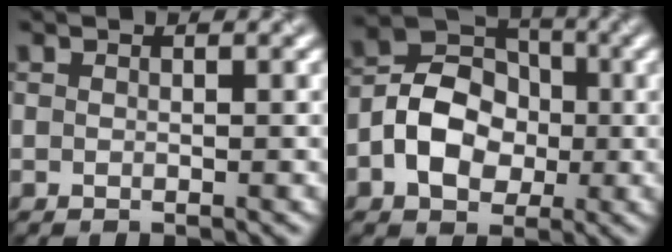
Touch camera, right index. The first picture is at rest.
{"total": 6.2, "force": [-1.6, 4.6, 3.8], "torque": [-0.065, 0.005, -0.036]}